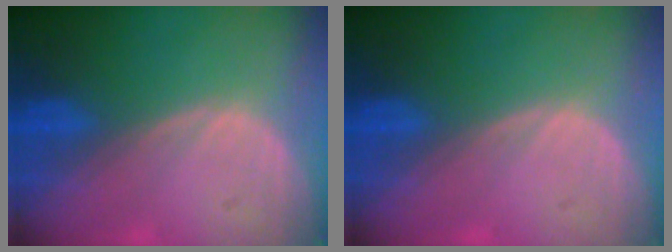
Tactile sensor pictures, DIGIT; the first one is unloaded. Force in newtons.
{"total": 0.0}